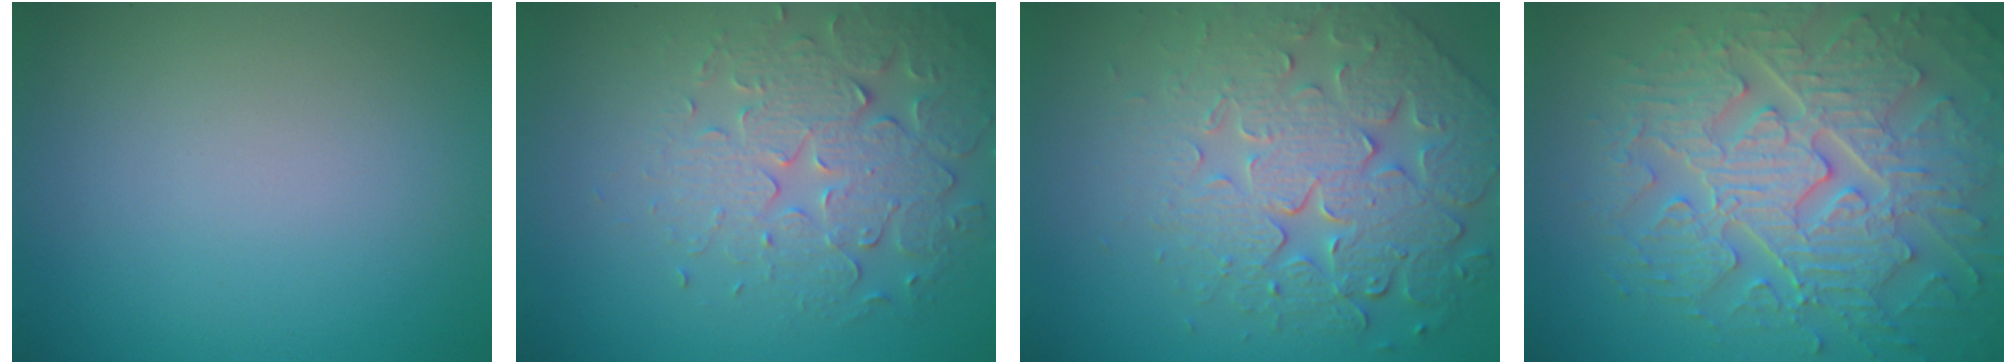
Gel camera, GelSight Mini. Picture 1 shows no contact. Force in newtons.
{"total": 4.8, "press": 4.3, "slide": 2.2}
{"total": 7.8, "press": 5.7, "slide": 5.4}
{"total": 9.3, "press": 6.8, "slide": 6.4}